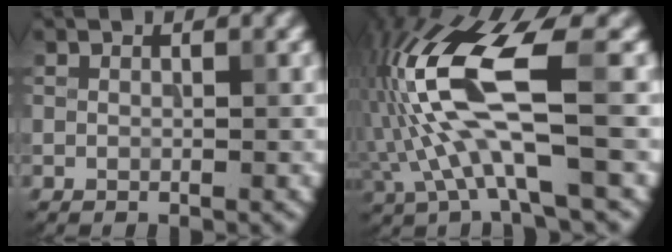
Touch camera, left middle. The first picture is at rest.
{"total": 9.6, "force": [-0.4, 2.6, 9.2], "torque": [-0.201, 0.015, -0.007]}